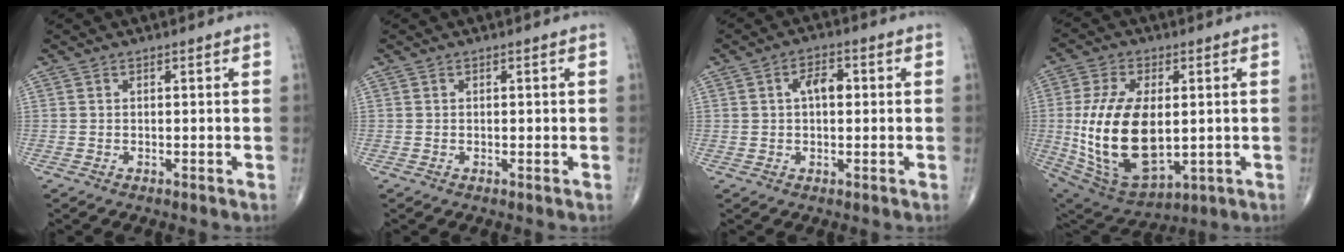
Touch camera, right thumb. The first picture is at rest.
{"total": 0.6, "force": [0.0, 0.3, 0.5], "torque": [-0.005, 0.000, 0.002]}
{"total": 4.8, "force": [0.8, 2.7, 3.9], "torque": [-0.059, 0.010, 0.009]}
{"total": 20.5, "force": [-0.4, 11.1, 17.3], "torque": [-0.336, -0.013, 0.015]}